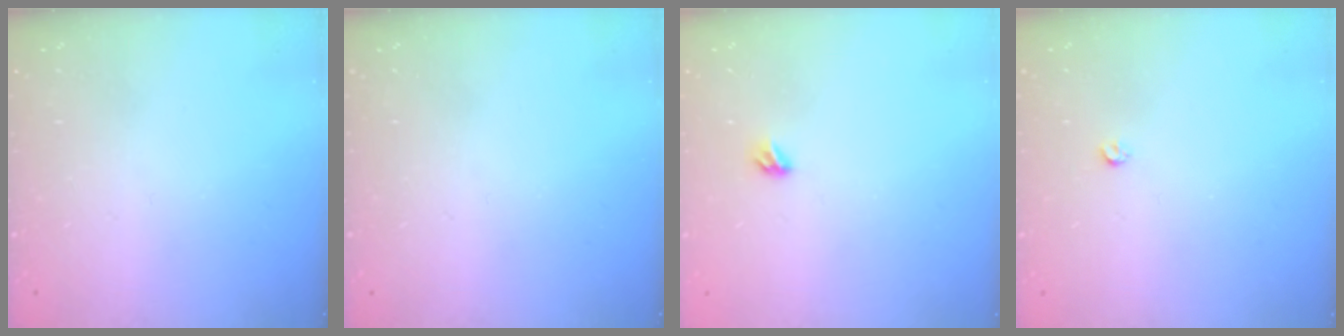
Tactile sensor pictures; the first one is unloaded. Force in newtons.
{"total": 0.0}
{"total": 3.2, "press": 3.1, "slide": 0.8}
{"total": 2.8, "press": 2.8, "slide": 0.5}